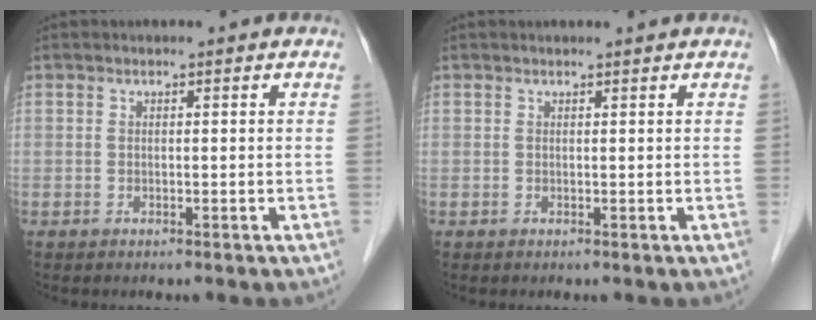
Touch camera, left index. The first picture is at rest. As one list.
[{"total": 1.2, "force": [1.2, -0.1, 0.3], "torque": [-0.006, 0.006, 0.018]}]